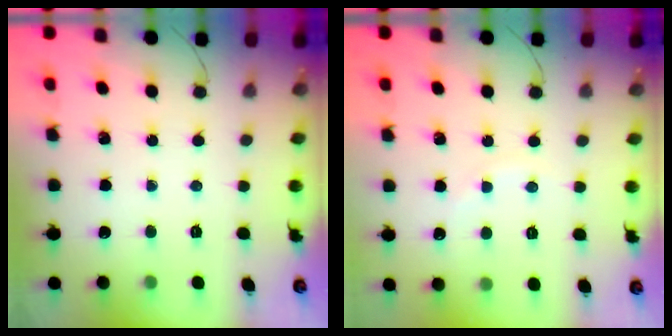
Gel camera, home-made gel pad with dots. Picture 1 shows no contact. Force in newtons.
{"total": 3.4, "press": 3.2, "slide": 1.0}